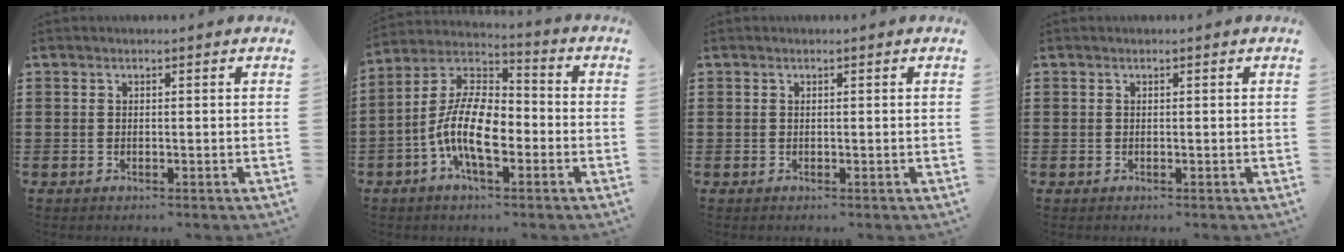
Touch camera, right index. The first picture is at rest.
{"total": 12.0, "force": [-3.7, 5.3, 10.0], "torque": [-0.237, -0.003, -0.076]}
{"total": 0.0}
{"total": 0.0}